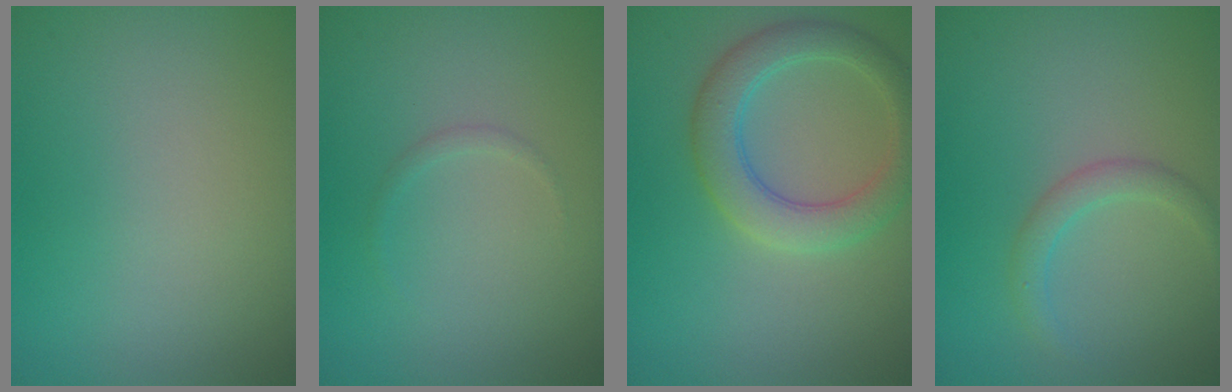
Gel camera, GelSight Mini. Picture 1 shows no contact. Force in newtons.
{"total": 0.6, "press": 0.6, "slide": 0.0}
{"total": 4.3, "press": 4.3, "slide": 0.2}
{"total": 1.7, "press": 1.7, "slide": 0.0}